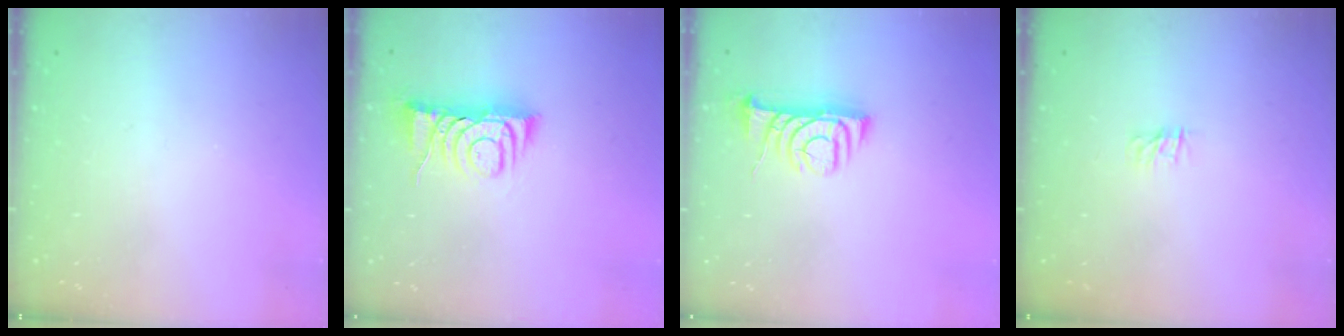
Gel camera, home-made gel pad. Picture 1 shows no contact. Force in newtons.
{"total": 8.3, "press": 8.3, "slide": 0.5}
{"total": 8.2, "press": 8.2, "slide": 0.6}
{"total": 0.0}